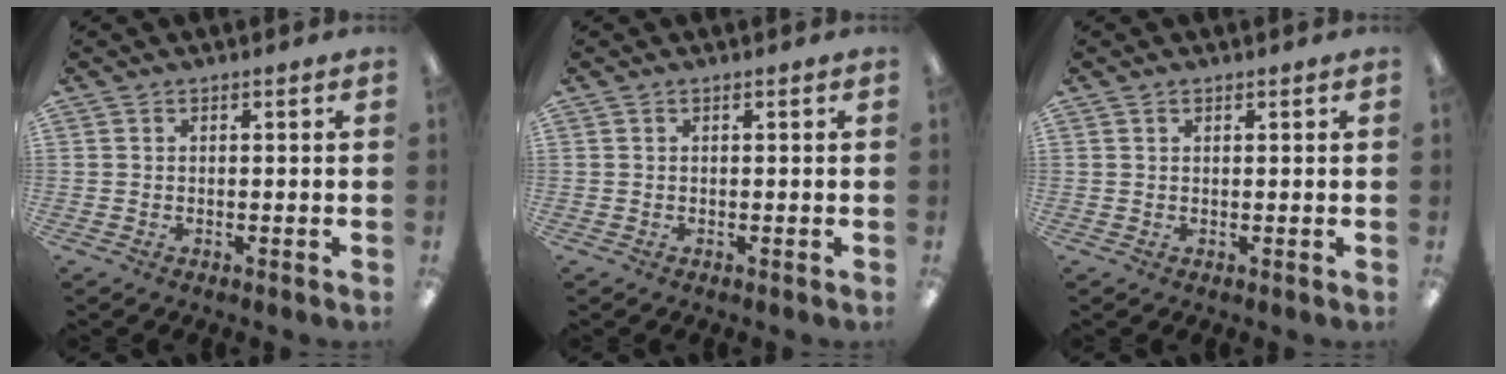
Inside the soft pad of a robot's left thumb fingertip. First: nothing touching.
{"total": 0.0}
{"total": 0.7, "force": [0.5, 0.4, 0.4], "torque": [-0.009, 0.003, 0.009]}